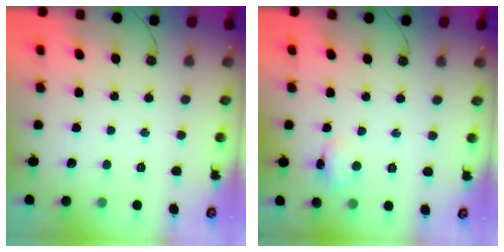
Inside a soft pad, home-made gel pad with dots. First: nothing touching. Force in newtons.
{"total": 4.6, "press": 4.5, "slide": 0.8}